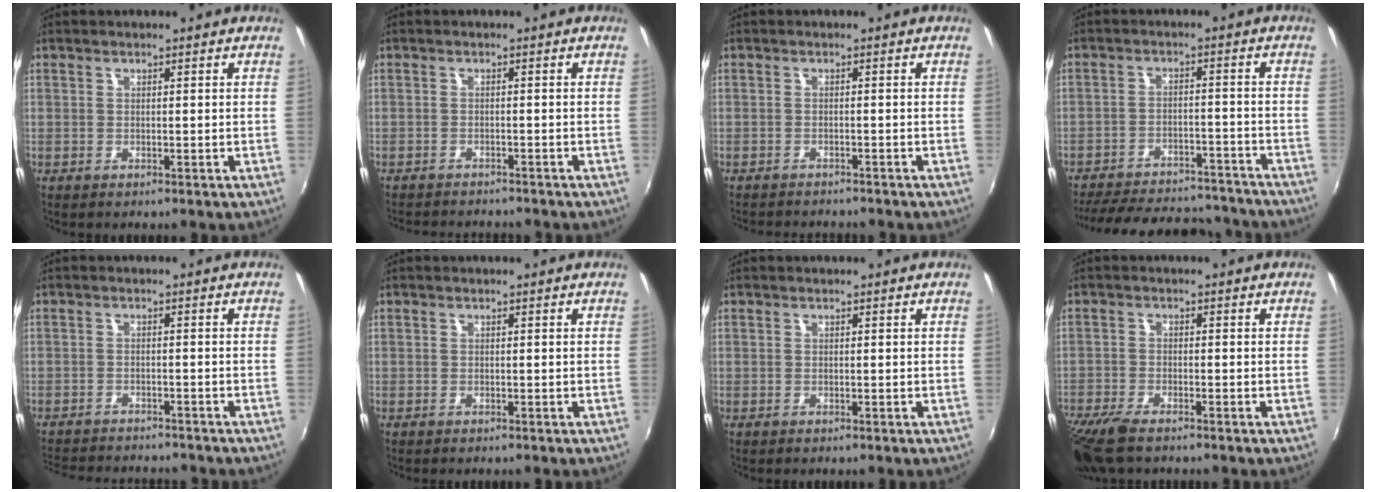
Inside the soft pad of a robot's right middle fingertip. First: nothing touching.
{"total": 6.2, "force": [-5.8, 1.1, 1.7], "torque": [-0.047, -0.014, -0.086]}
{"total": 5.0, "force": [-4.8, 0.9, 1.4], "torque": [-0.040, -0.013, -0.071]}
{"total": 24.3, "force": [-21.2, 7.6, 9.1], "torque": [-0.189, 0.015, -0.270]}
{"total": 11.5, "force": [-10.4, 2.8, 4.0], "torque": [-0.098, -0.012, -0.155]}
{"total": 0.0}
{"total": 0.0}
{"total": 9.1, "force": [-7.0, 2.6, 5.1], "torque": [-0.134, -0.042, -0.135]}